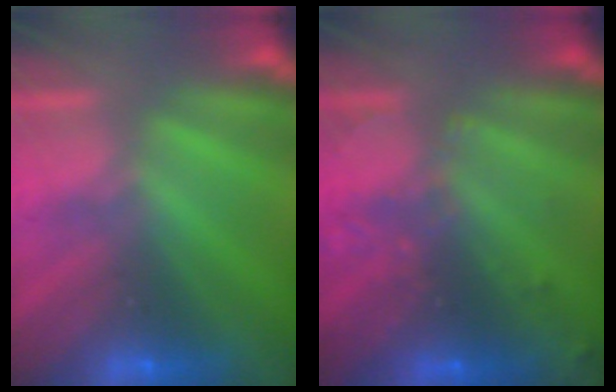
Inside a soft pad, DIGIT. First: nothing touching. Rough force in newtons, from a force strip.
{"total": 3.2}